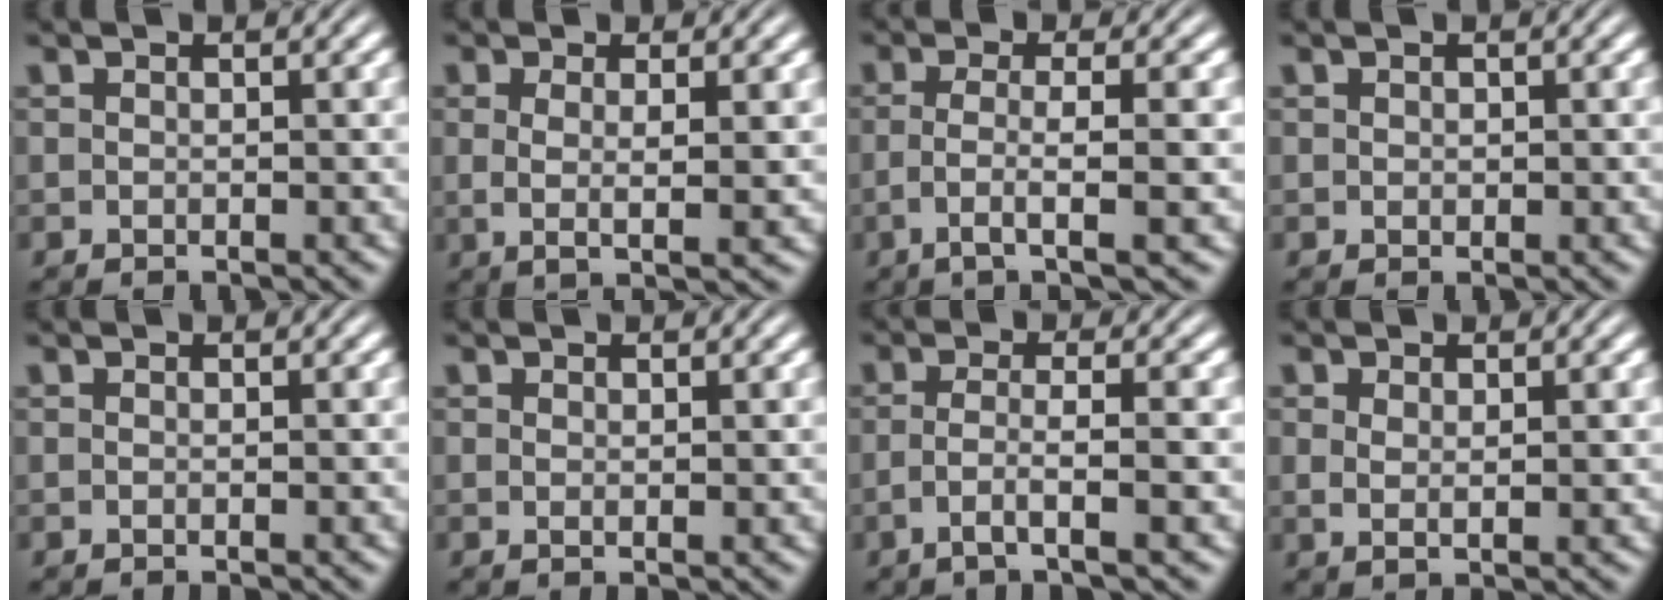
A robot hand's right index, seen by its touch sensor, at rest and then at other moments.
{"total": 2.5, "force": [0.5, -0.4, 2.4], "torque": [-0.045, -0.013, 0.018]}
{"total": 3.6, "force": [-1.0, -0.6, 3.4], "torque": [-0.066, -0.018, -0.008]}
{"total": 0.0}
{"total": 0.0}
{"total": 0.8, "force": [0.4, -0.7, 0.4], "torque": [-0.002, -0.007, 0.012]}
{"total": 2.9, "force": [-1.4, -0.7, 2.5], "torque": [-0.051, -0.015, -0.015]}
{"total": 1.4, "force": [0.7, -0.2, 1.2], "torque": [-0.019, -0.013, 0.023]}